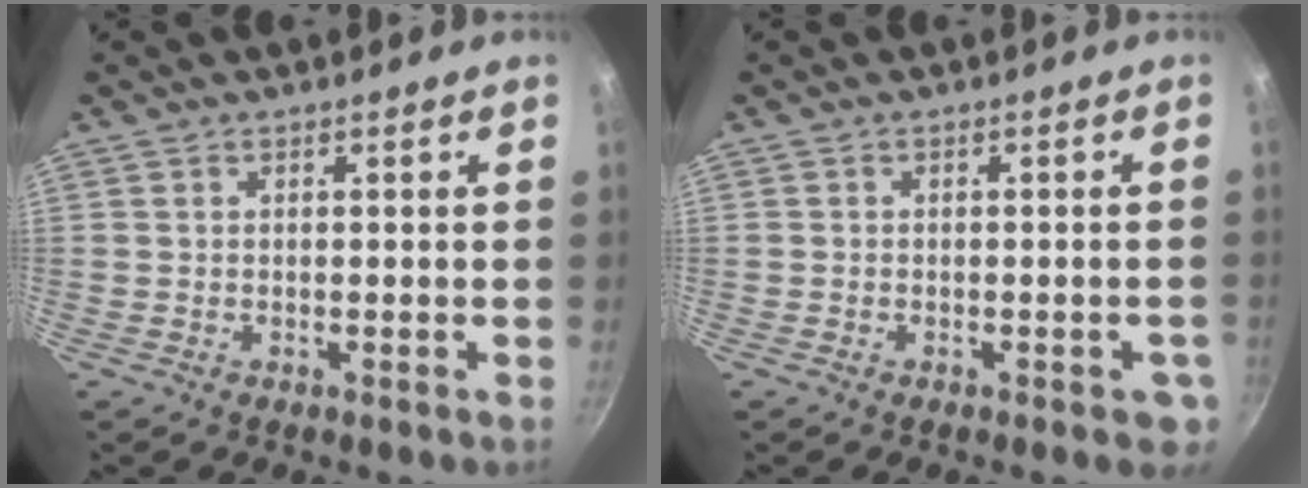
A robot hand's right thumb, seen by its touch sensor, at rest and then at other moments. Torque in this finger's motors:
{"motor_torque": [0.72, 0.42, -0.19, 0.11, 0.01]}